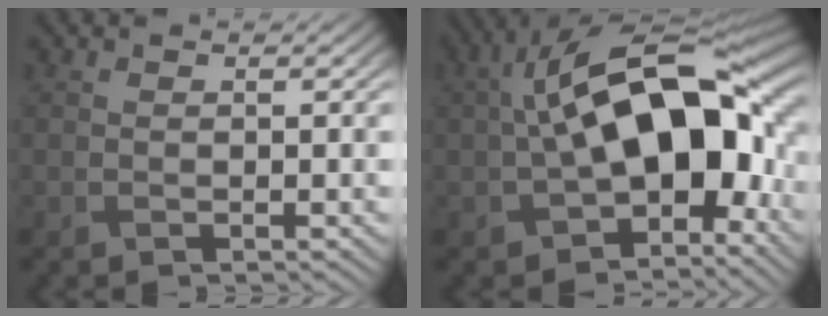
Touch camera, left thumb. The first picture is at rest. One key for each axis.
{"total": 17.0, "fx": -0.6, "fy": 9.0, "fz": 14.4, "tx": -0.236, "ty": 0.014, "tz": -0.020}